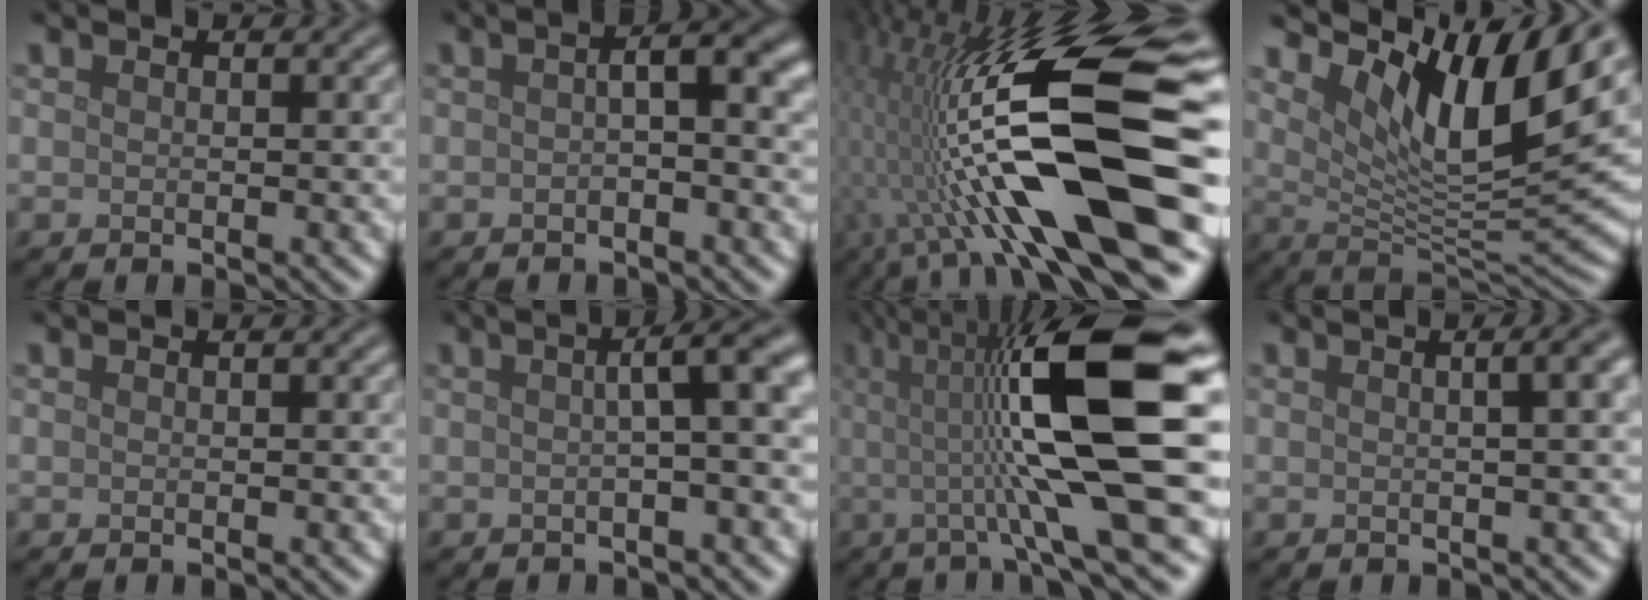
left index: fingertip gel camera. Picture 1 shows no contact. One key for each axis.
{"total": 3.0, "fx": 0.0, "fy": 0.6, "fz": 2.9, "tx": -0.045, "ty": 0.011, "tz": -0.003}
{"total": 15.4, "fx": 0.1, "fy": 5.5, "fz": 14.4, "tx": -0.245, "ty": 0.000, "tz": 0.000}
{"total": 11.6, "fx": 6.2, "fy": 3.3, "fz": 9.3, "tx": -0.154, "ty": -0.007, "tz": 0.116}
{"total": 0.0}
{"total": 5.0, "fx": 0.5, "fy": 1.2, "fz": 4.8, "tx": -0.055, "ty": 0.021, "tz": 0.001}
{"total": 14.4, "fx": 1.5, "fy": 3.2, "fz": 13.9, "tx": -0.201, "ty": 0.016, "tz": 0.018}
{"total": 5.8, "fx": 1.5, "fy": 2.7, "fz": 4.9, "tx": -0.022, "ty": 0.042, "tz": -0.016}